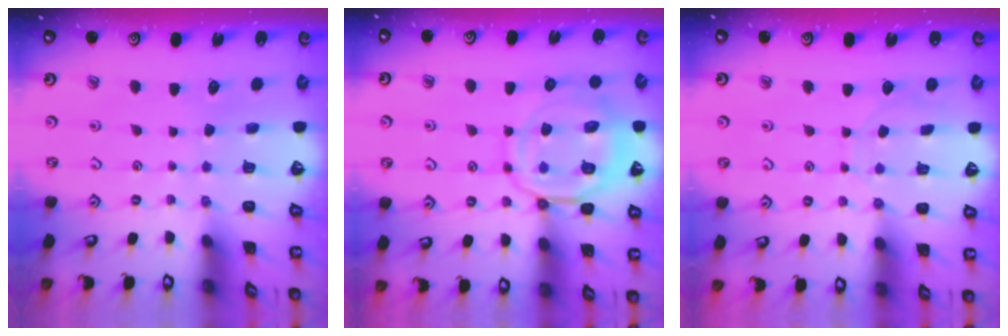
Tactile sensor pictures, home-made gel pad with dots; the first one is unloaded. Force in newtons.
{"total": 14.0, "press": 13.9, "slide": 1.5}
{"total": 4.6, "press": 4.6, "slide": 0.5}